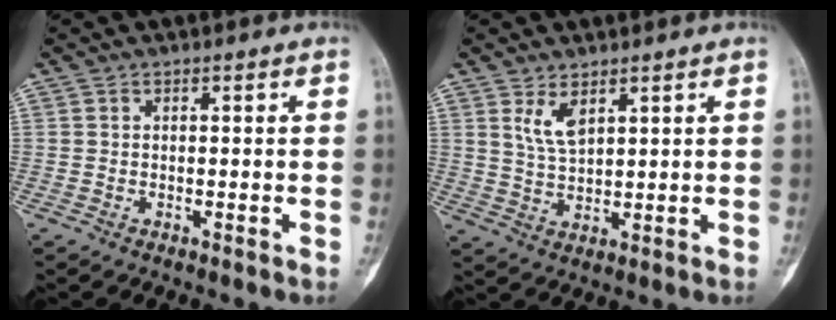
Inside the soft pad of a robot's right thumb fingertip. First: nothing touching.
{"total": 4.7, "force": [2.6, 2.0, 3.3], "torque": [-0.061, -0.018, 0.058]}